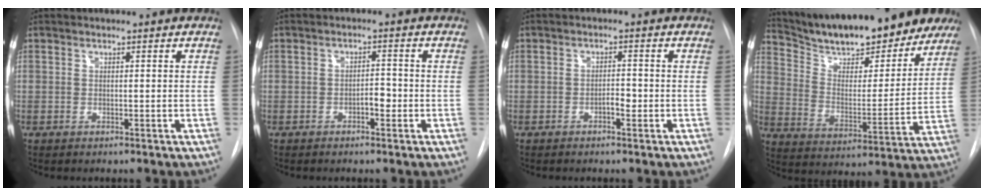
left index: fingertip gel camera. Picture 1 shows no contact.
{"total": 2.3, "force": [-1.0, 0.9, 1.8], "torque": [-0.024, 0.006, -0.014]}
{"total": 1.8, "force": [-0.9, 0.6, 1.4], "torque": [-0.021, 0.005, -0.012]}
{"total": 23.1, "force": [19.9, 5.9, 10.1], "torque": [-0.157, -0.003, 0.289]}